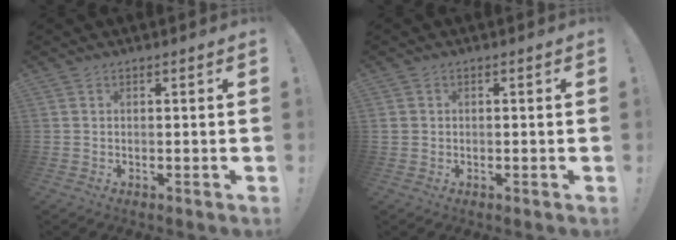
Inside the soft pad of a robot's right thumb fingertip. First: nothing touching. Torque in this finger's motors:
{"motor_torque": [-0.04, 0.12, 0.11, -0.04, 0.00]}